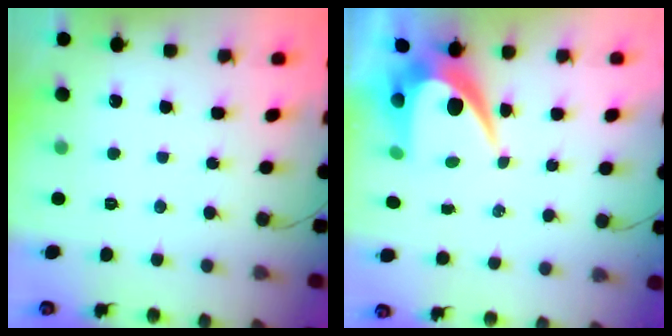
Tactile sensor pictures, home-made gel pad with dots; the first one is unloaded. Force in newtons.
{"total": 8.6, "press": 8.6, "slide": 0.8}